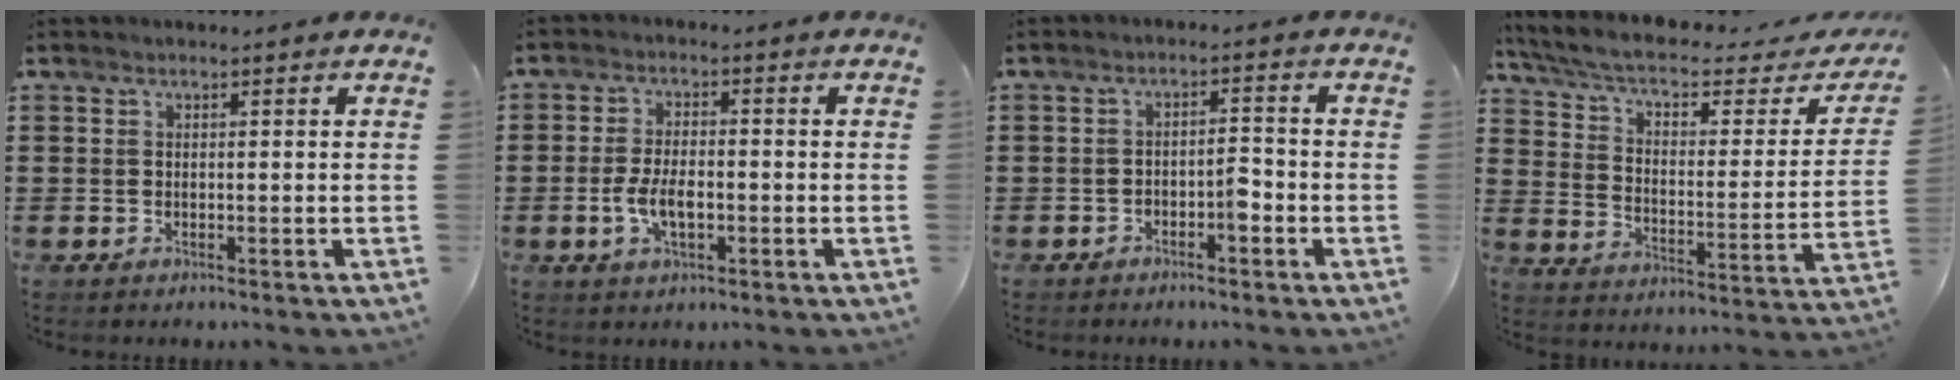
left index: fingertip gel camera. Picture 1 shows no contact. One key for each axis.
{"total": 5.1, "fx": -1.2, "fy": 2.3, "fz": 4.4, "tx": -0.098, "ty": 0.001, "tz": -0.027}
{"total": 2.9, "fx": -1.8, "fy": 1.1, "fz": 2.0, "tx": -0.040, "ty": 0.006, "tz": -0.036}
{"total": 5.7, "fx": 4.2, "fy": 1.3, "fz": 3.6, "tx": -0.091, "ty": -0.033, "tz": 0.068}